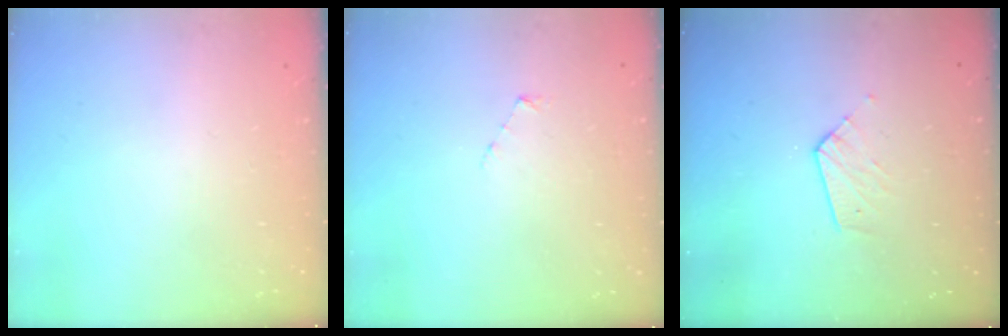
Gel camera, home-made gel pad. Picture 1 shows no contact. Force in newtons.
{"total": 2.5, "press": 2.5, "slide": 0.2}
{"total": 4.8, "press": 4.8, "slide": 0.4}